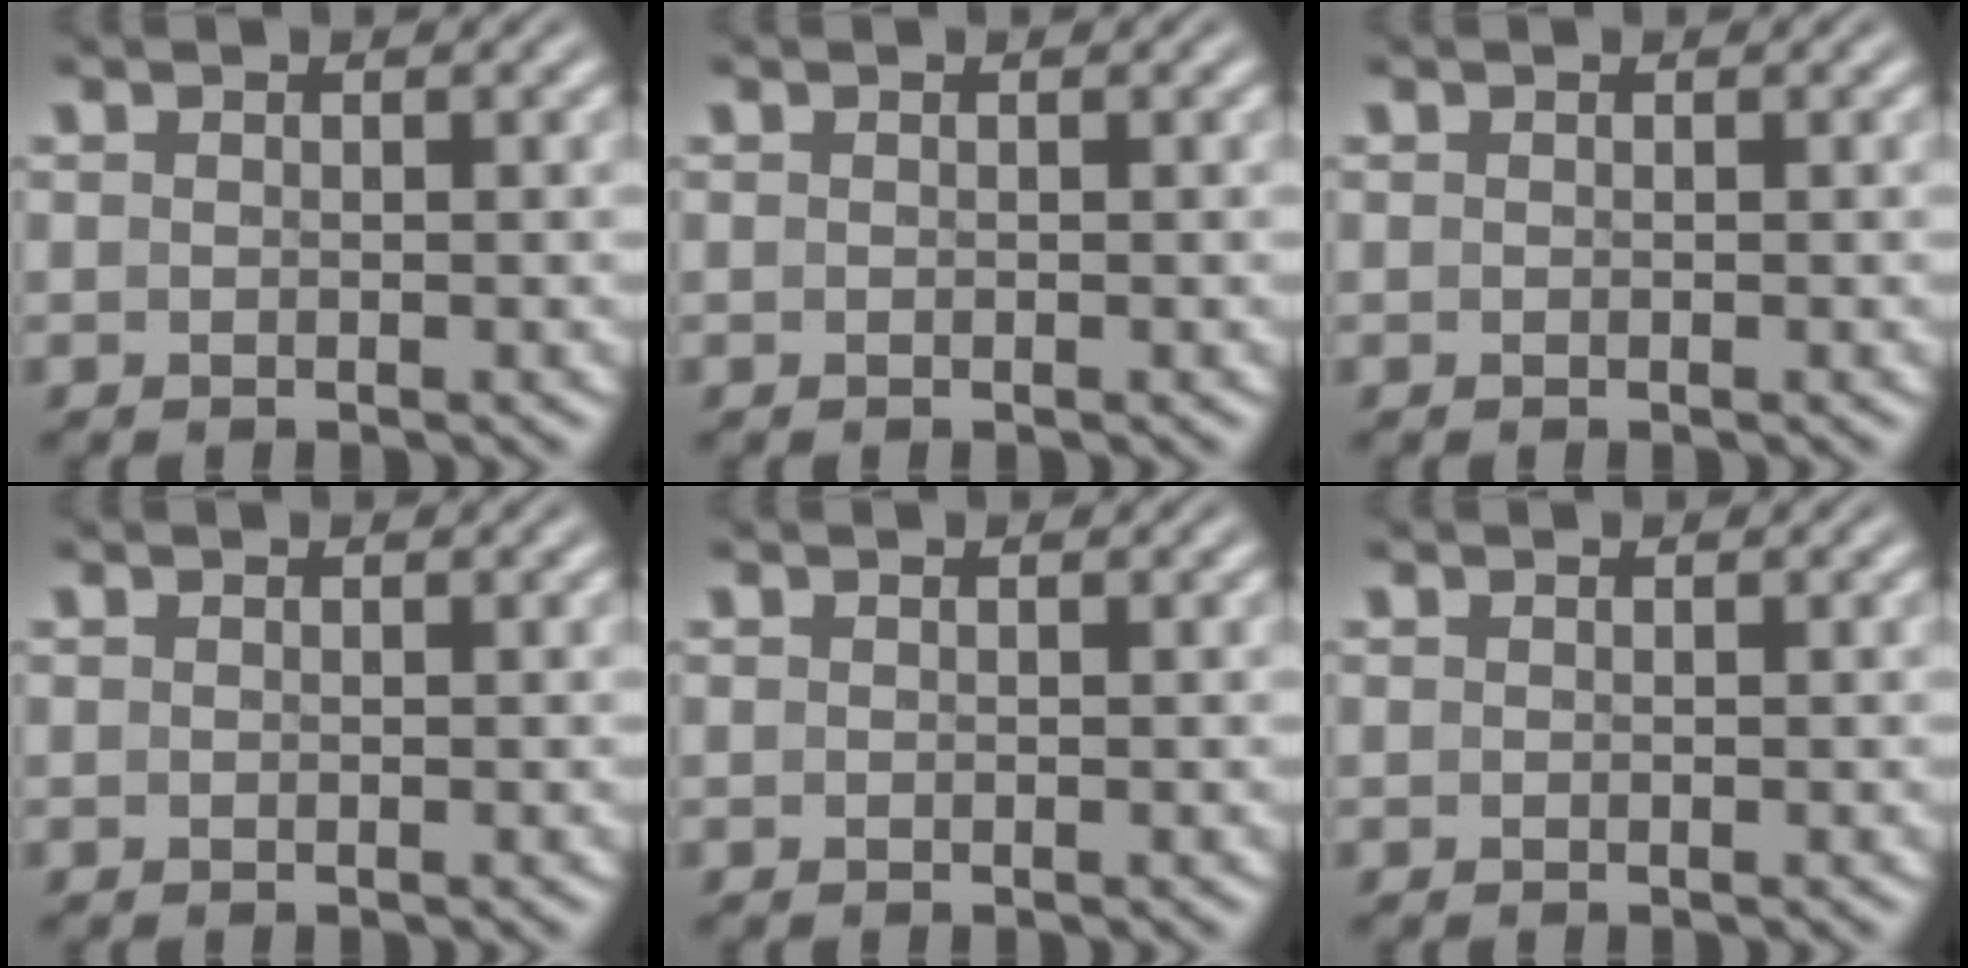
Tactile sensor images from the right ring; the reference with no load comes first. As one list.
[{"total": 0.0}, {"total": 0.0}, {"total": 0.0}, {"total": 0.0}, {"total": 0.0}]